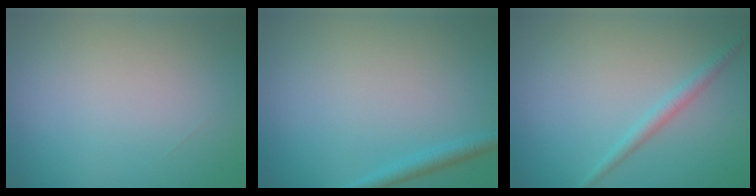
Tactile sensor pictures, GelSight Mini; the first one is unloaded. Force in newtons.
{"total": 1.5, "press": 1.5, "slide": 0.1}
{"total": 1.4, "press": 1.4, "slide": 0.1}